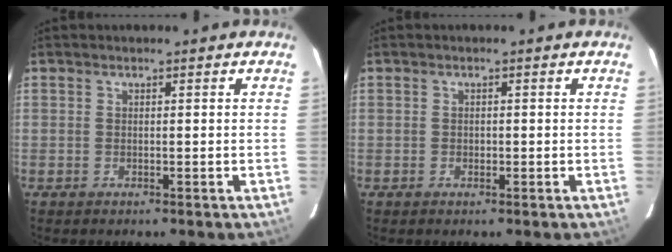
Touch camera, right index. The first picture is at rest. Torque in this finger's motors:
{"motor_torque": [-0.08, 0.02, -0.02, 0.00]}